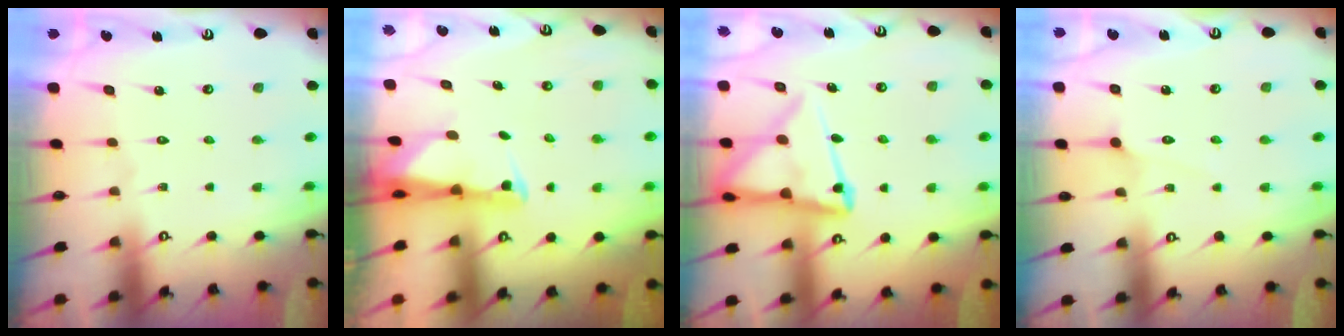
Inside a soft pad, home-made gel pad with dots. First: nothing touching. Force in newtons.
{"total": 2.6, "press": 2.6, "slide": 0.5}
{"total": 14.6, "press": 14.5, "slide": 1.4}
{"total": 3.6, "press": 3.6, "slide": 0.5}